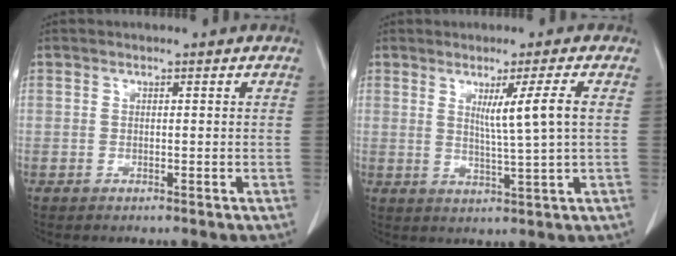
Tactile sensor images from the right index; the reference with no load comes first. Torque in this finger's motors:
{"motor_torque": [0.60, 0.14, 0.18, 0.07]}